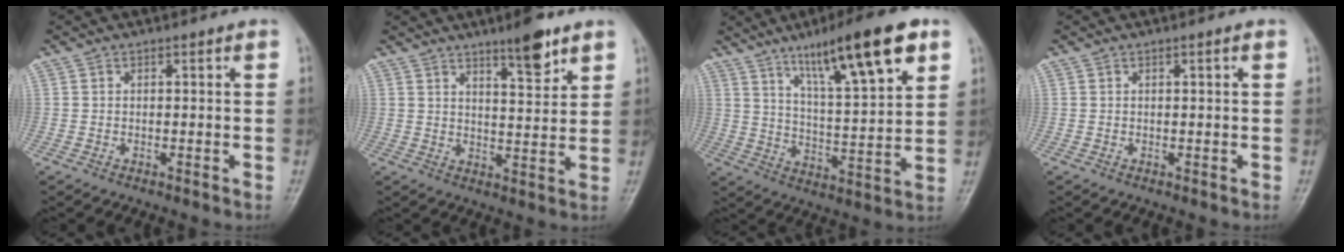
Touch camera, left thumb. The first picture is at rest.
{"total": 7.3, "force": [5.1, 1.6, 5.0], "torque": [-0.064, -0.037, 0.078]}
{"total": 18.3, "force": [10.2, 3.5, 14.7], "torque": [-0.216, -0.040, 0.170]}
{"total": 0.7, "force": [0.3, -0.1, 0.6], "torque": [-0.010, 0.001, 0.005]}